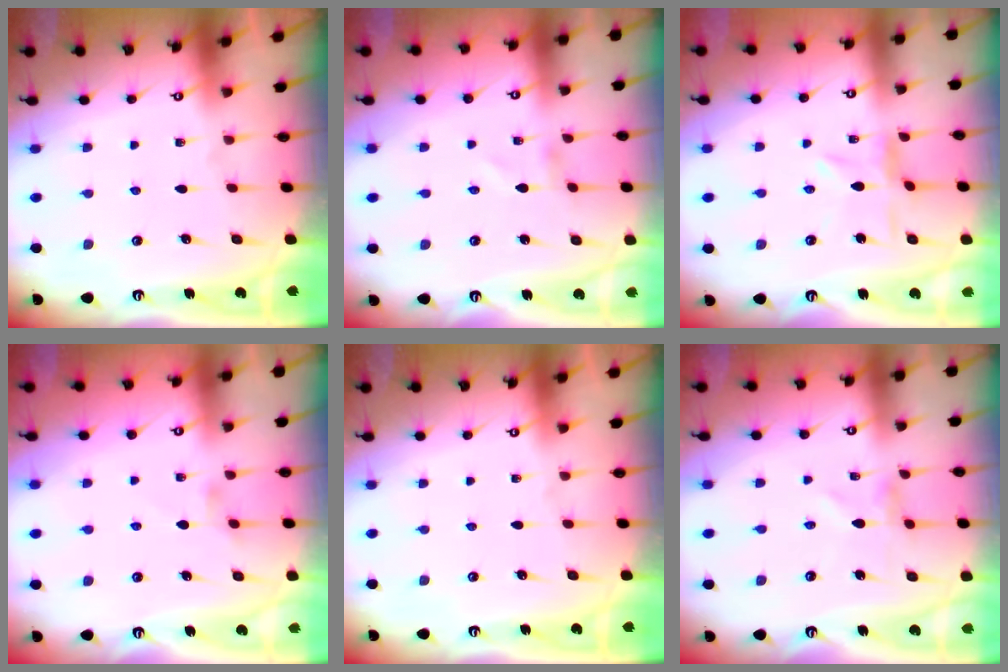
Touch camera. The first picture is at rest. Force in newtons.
{"total": 0.9, "press": 0.8, "slide": 0.1}
{"total": 3.8, "press": 3.7, "slide": 0.4}
{"total": 1.6, "press": 1.6, "slide": 0.3}
{"total": 0.0}
{"total": 0.0}